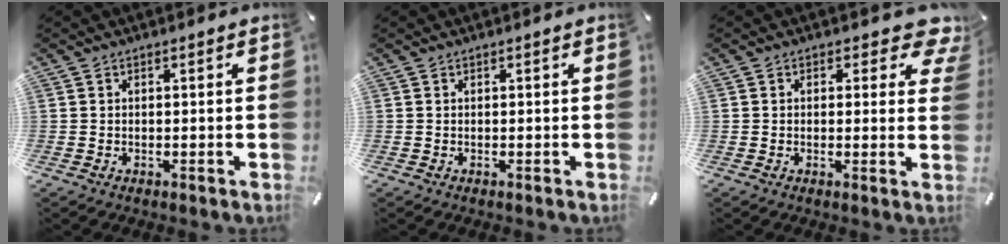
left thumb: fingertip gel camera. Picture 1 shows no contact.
{"total": 0.0}
{"total": 5.9, "force": [3.0, 3.3, 3.9], "torque": [-0.035, -0.016, 0.045]}